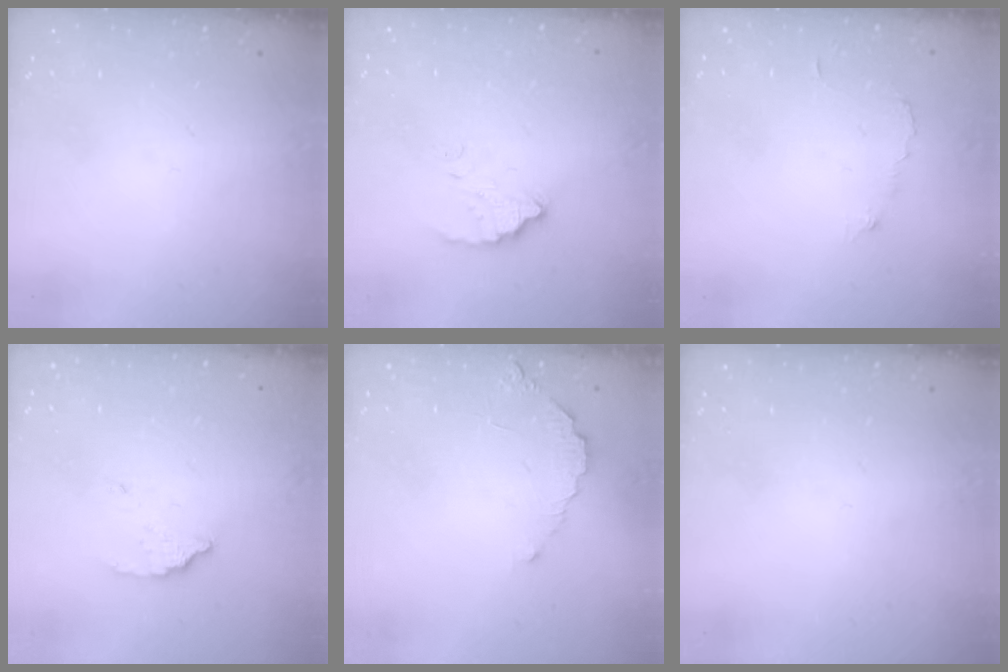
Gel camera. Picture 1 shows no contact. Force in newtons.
{"total": 3.8, "press": 3.8, "slide": 0.2}
{"total": 5.5, "press": 5.5, "slide": 0.2}
{"total": 2.8, "press": 2.8, "slide": 0.2}
{"total": 4.5, "press": 4.5, "slide": 0.3}
{"total": 0.0}